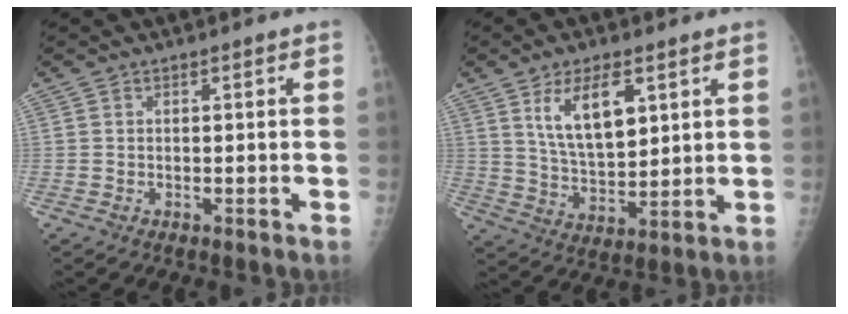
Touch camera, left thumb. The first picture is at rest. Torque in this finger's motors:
{"motor_torque": [1.69, 1.03, 1.27, -0.23, 0.30]}